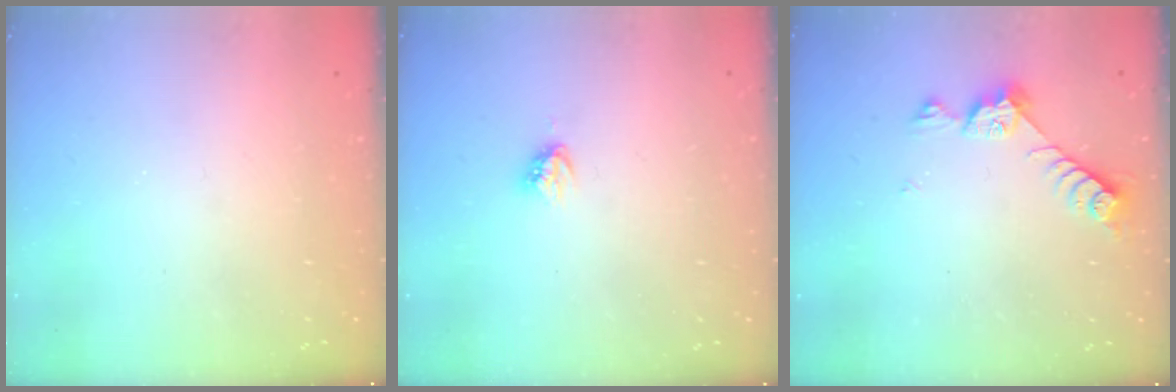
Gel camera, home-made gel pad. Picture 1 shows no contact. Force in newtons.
{"total": 3.8, "press": 3.8, "slide": 0.4}
{"total": 7.3, "press": 7.3, "slide": 0.6}